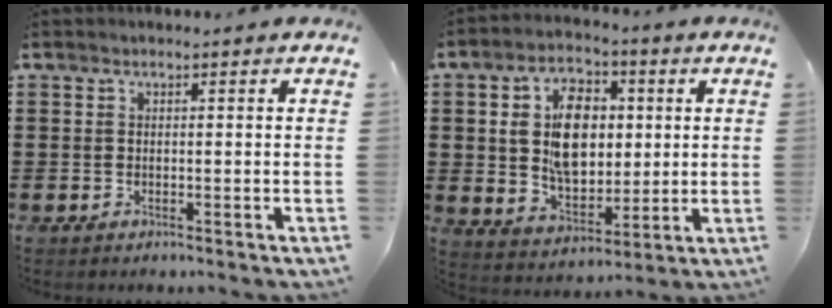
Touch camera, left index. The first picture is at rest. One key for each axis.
{"total": 10.7, "fx": 1.9, "fy": 7.1, "fz": 7.9, "tx": -0.160, "ty": 0.015, "tz": 0.032}